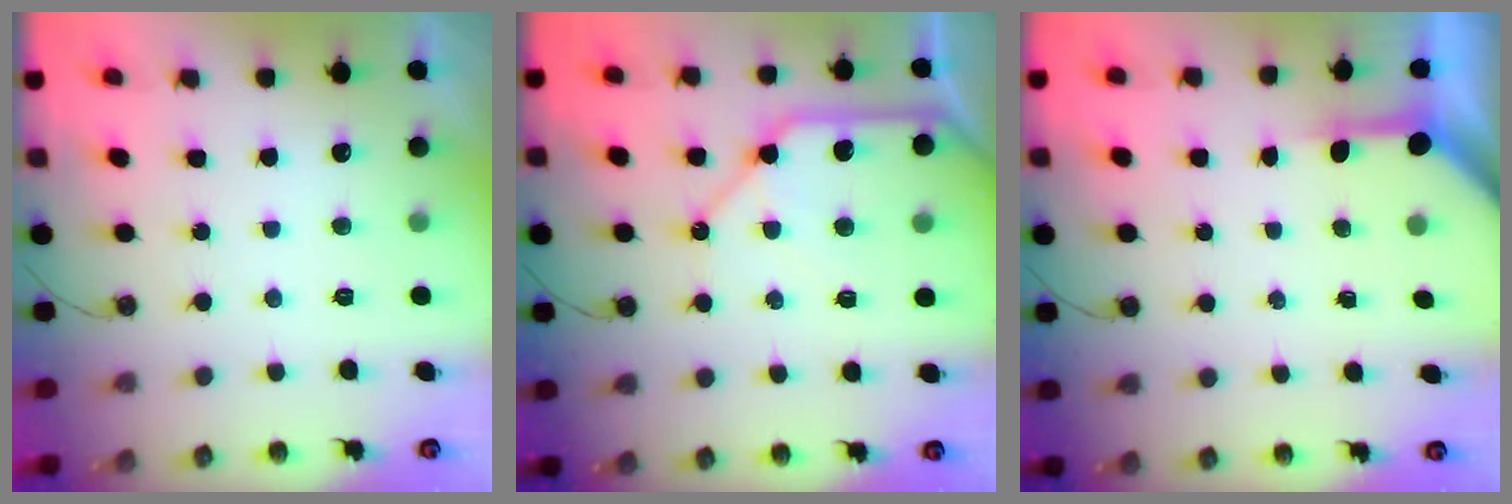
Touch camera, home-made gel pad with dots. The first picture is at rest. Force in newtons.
{"total": 11.8, "press": 11.7, "slide": 1.4}
{"total": 3.5, "press": 3.5, "slide": 0.5}